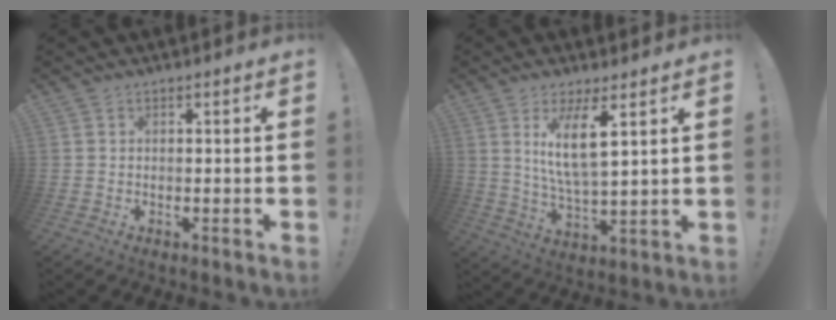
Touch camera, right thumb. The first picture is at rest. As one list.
[{"total": 10.8, "force": [4.8, 2.4, 9.3], "torque": [-0.175, -0.025, 0.079]}]